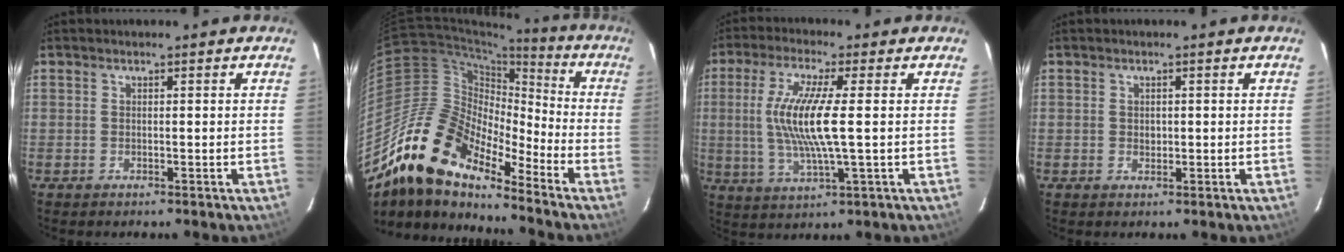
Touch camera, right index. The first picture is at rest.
{"total": 18.9, "force": [-14.8, 6.0, 10.1], "torque": [-0.169, -0.012, -0.295]}
{"total": 11.6, "force": [0.5, 1.3, 11.5], "torque": [-0.227, -0.005, 0.013]}
{"total": 1.3, "force": [0.0, 1.2, 0.5], "torque": [-0.005, 0.003, 0.001]}